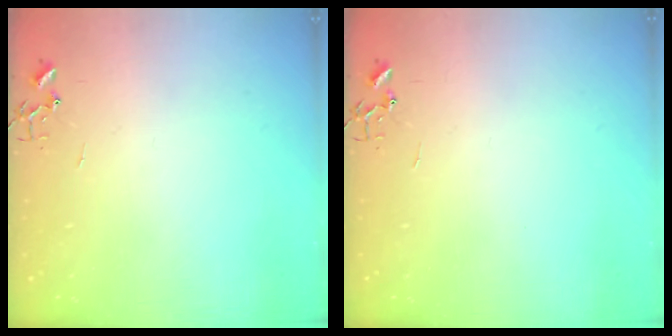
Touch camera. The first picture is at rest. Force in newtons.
{"total": 0.0}